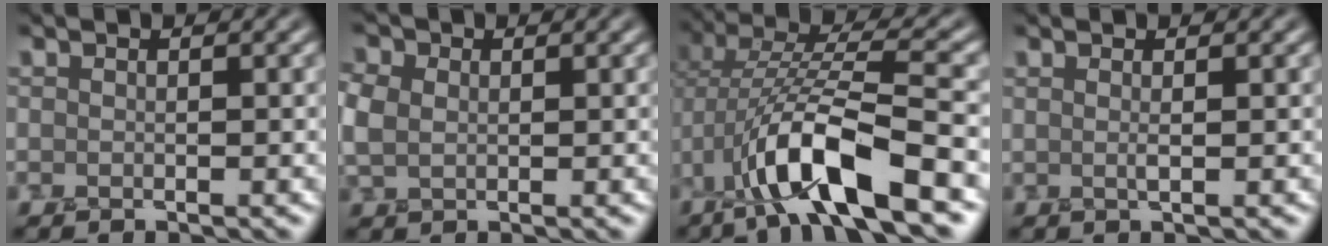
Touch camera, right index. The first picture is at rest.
{"total": 3.0, "force": [0.6, 2.4, 1.7], "torque": [-0.051, 0.007, 0.008]}
{"total": 9.6, "force": [-4.0, 2.6, 8.3], "torque": [-0.160, 0.009, -0.076]}
{"total": 0.8, "force": [0.2, 0.2, 0.7], "torque": [-0.011, 0.000, 0.001]}